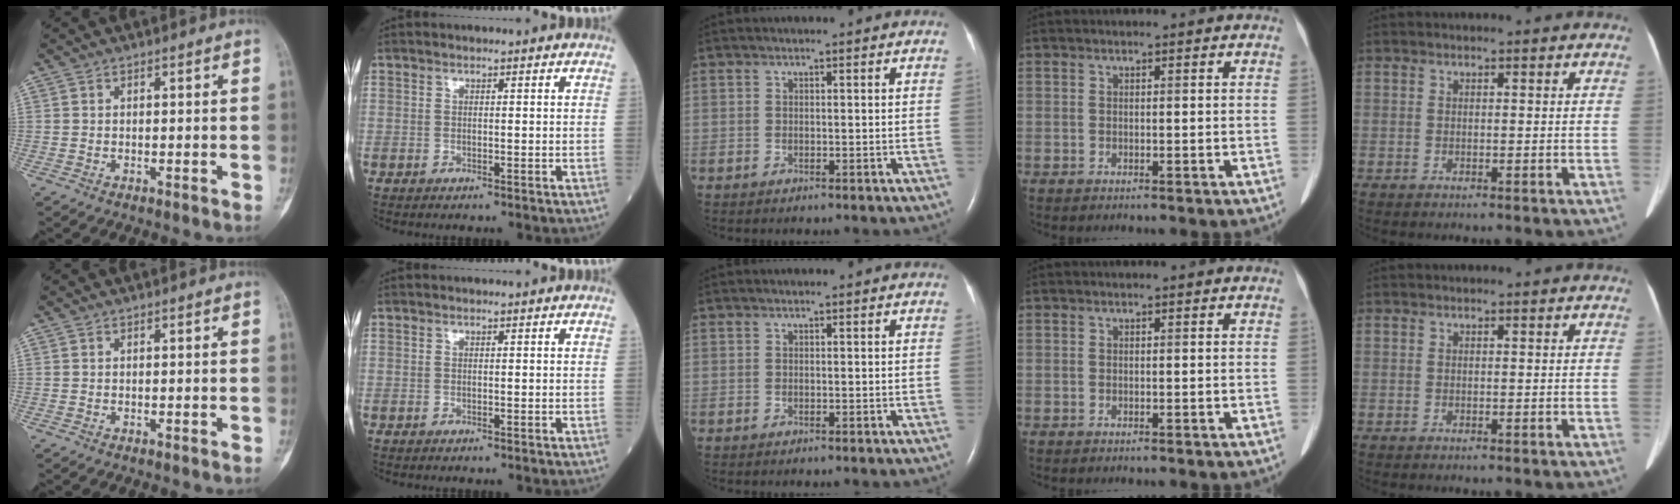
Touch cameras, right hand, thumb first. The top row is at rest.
{}